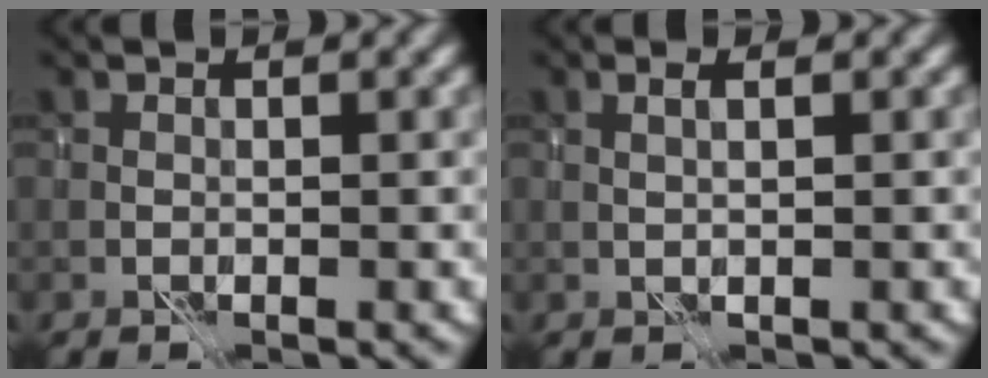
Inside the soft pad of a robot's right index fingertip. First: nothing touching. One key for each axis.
{"total": 1.0, "fx": 0.6, "fy": -0.2, "fz": 0.7, "tx": -0.016, "ty": 0.004, "tz": 0.012}